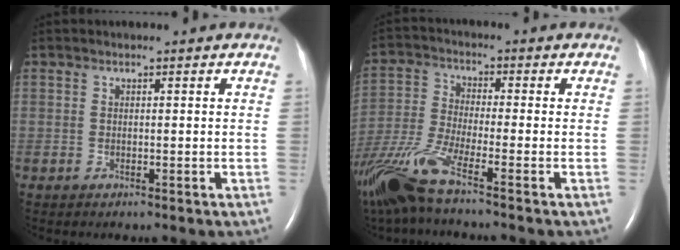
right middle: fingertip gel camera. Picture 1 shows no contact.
{"total": 12.4, "force": [-8.8, 0.6, 8.7], "torque": [-0.195, -0.028, -0.174]}